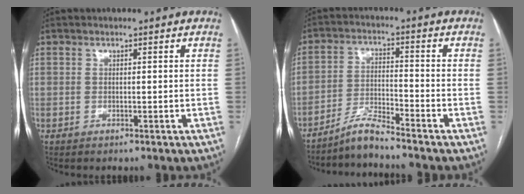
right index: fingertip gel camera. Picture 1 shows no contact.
{"total": 4.8, "force": [-4.6, -0.6, 1.5], "torque": [-0.029, -0.016, -0.090]}